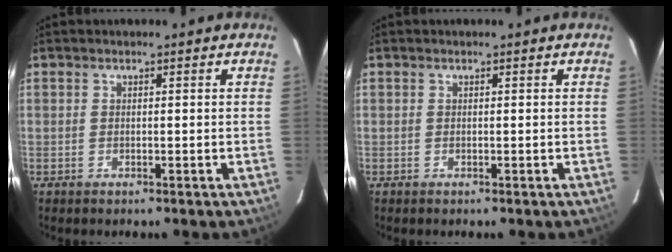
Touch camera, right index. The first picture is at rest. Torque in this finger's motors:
{"motor_torque": [0.00, 0.00, 0.00, 0.00]}